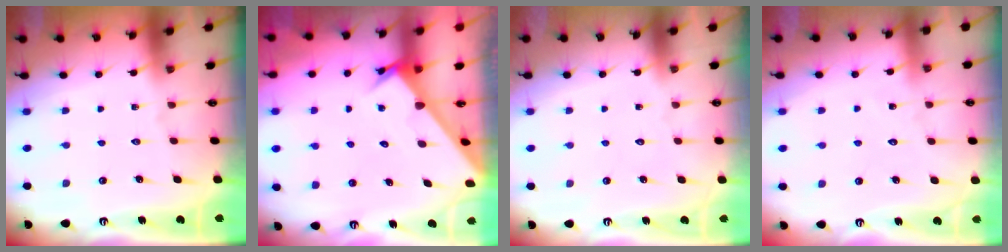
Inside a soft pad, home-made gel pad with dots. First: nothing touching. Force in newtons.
{"total": 2.9, "press": 2.9, "slide": 0.1}
{"total": 1.8, "press": 1.8, "slide": 0.0}
{"total": 5.5, "press": 5.5, "slide": 0.5}